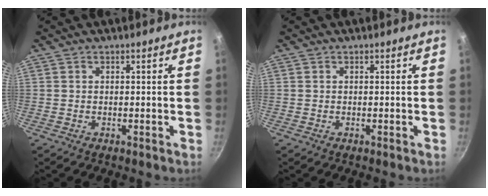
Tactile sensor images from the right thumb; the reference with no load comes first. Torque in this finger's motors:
{"motor_torque": [-0.21, 0.21, -0.06, -0.06, 0.00]}